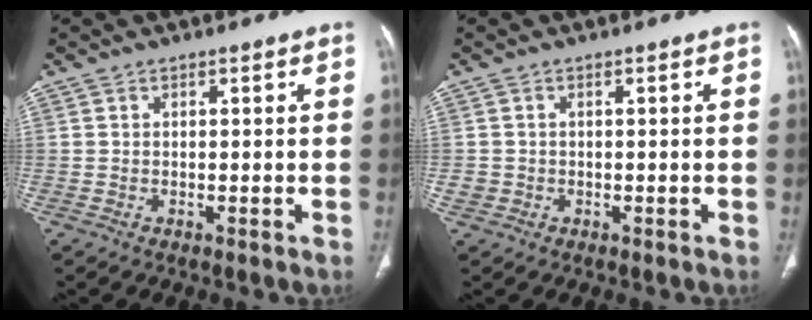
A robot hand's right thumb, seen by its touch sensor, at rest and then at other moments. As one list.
[{"total": 1.3, "force": [-0.3, 1.2, 0.3], "torque": [-0.003, 0.003, -0.003]}]